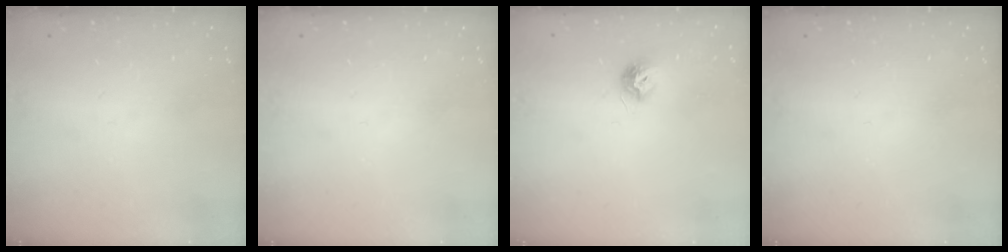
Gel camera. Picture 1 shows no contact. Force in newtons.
{"total": 0.0}
{"total": 7.5, "press": 7.5, "slide": 0.7}
{"total": 0.0}